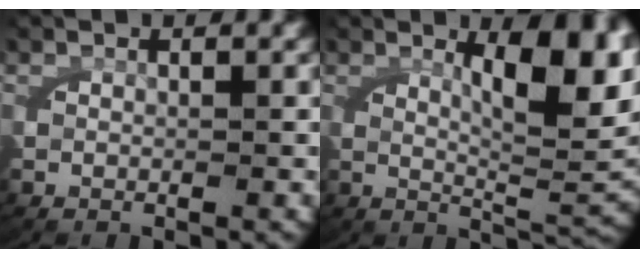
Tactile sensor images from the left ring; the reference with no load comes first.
{"total": 8.4, "force": [3.0, 2.4, 7.5], "torque": [-0.098, 0.001, 0.046]}